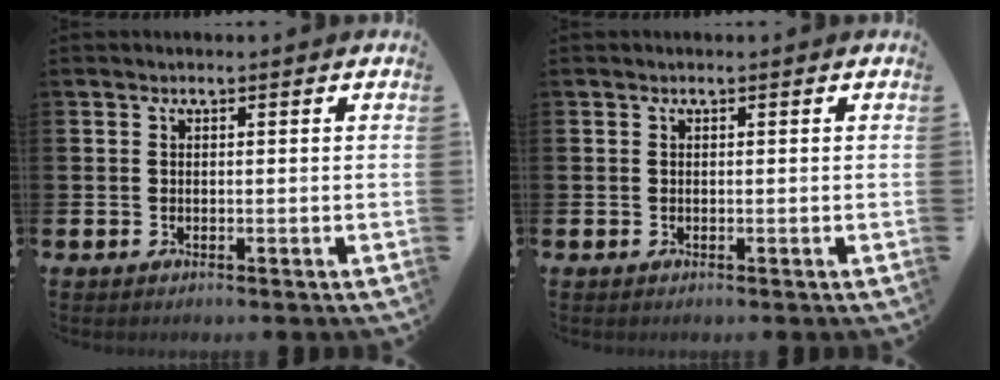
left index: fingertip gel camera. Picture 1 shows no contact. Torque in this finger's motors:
{"motor_torque": [0.00, 0.00, 0.00, 0.02]}